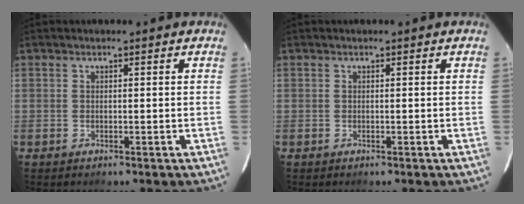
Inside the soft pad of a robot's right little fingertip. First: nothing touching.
{"total": 0.0}